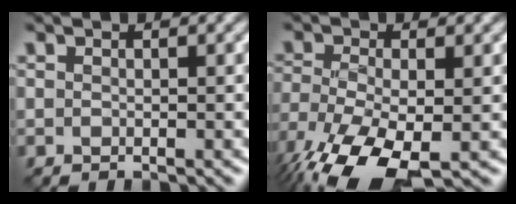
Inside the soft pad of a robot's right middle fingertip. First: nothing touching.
{"total": 9.3, "force": [-5.1, 3.9, 6.7], "torque": [-0.152, -0.026, -0.099]}